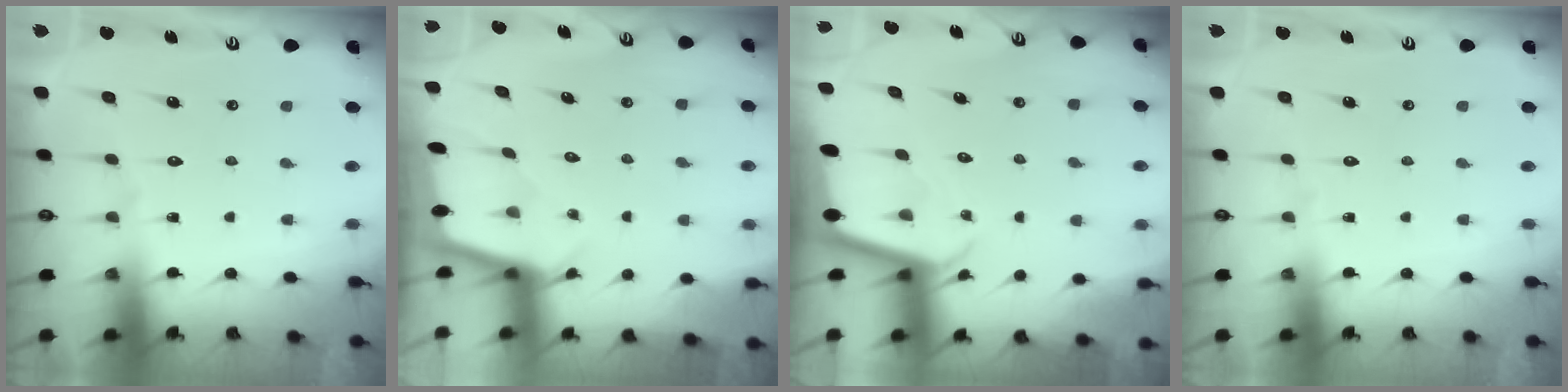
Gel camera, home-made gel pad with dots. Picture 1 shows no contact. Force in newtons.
{"total": 1.7, "press": 1.7, "slide": 0.2}
{"total": 2.2, "press": 2.2, "slide": 0.2}
{"total": 0.0}